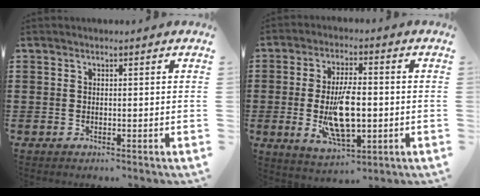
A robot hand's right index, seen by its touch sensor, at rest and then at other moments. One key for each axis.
{"total": 10.0, "fx": -1.4, "fy": 4.1, "fz": 9.0, "tx": -0.178, "ty": -0.011, "tz": -0.026}